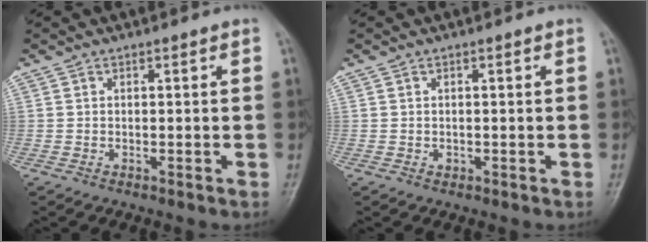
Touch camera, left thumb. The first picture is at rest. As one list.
[{"total": 0.5, "force": [0.0, 0.5, 0.3], "torque": [0.000, 0.001, -0.001]}]